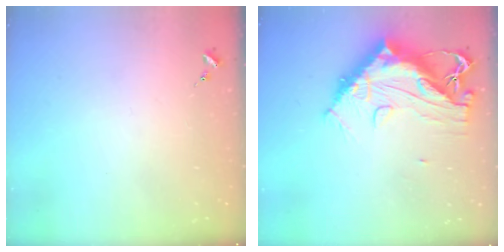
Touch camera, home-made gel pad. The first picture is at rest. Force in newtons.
{"total": 16.4, "press": 16.3, "slide": 1.5}